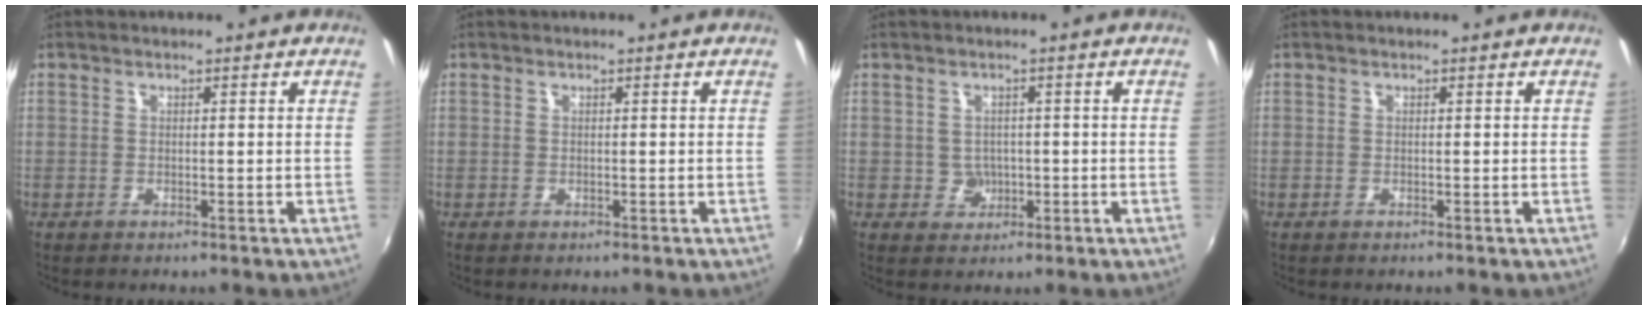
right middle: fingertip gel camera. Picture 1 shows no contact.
{"total": 0.0}
{"total": 2.8, "force": [-0.4, 2.8, 0.4], "torque": [-0.007, 0.006, -0.001]}
{"total": 0.0}